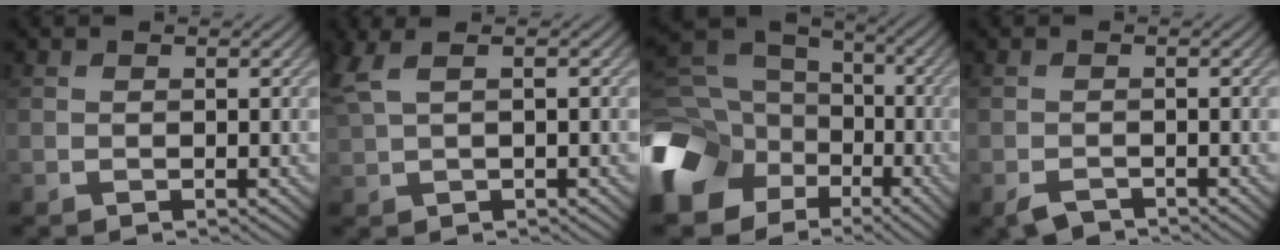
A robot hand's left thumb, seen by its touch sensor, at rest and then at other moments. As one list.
[{"total": 3.8, "force": [1.5, 1.2, 3.3], "torque": [-0.083, 0.018, 0.033]}, {"total": 18.2, "force": [-7.1, 14.3, 8.7], "torque": [-0.261, -0.038, -0.125]}, {"total": 1.8, "force": [-1.4, 0.6, 0.8], "torque": [-0.019, -0.003, -0.030]}]